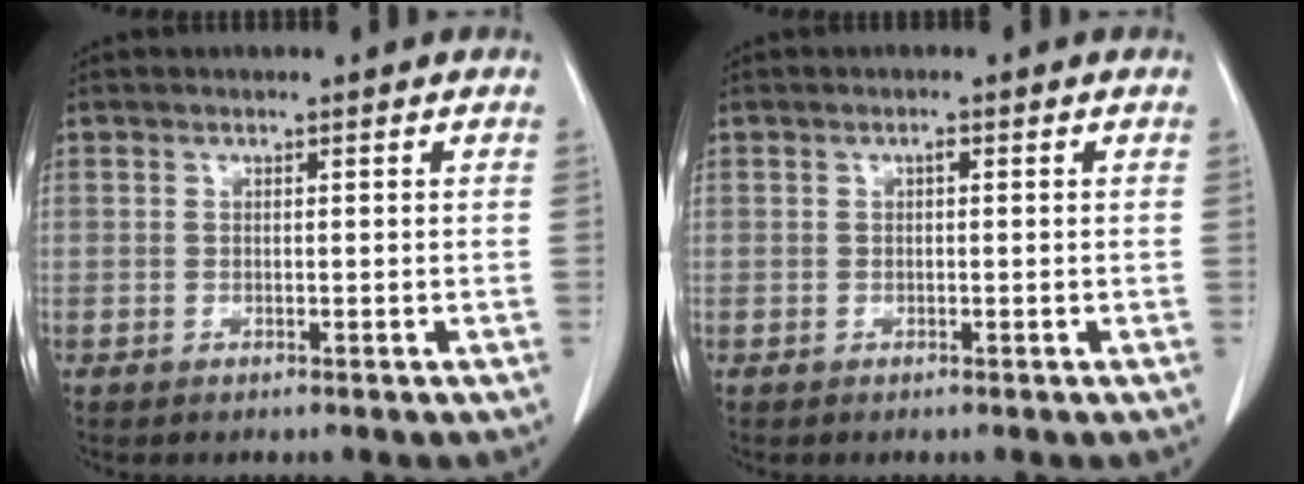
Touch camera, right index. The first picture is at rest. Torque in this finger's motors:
{"motor_torque": [0.09, -0.05, 0.06, 0.03]}